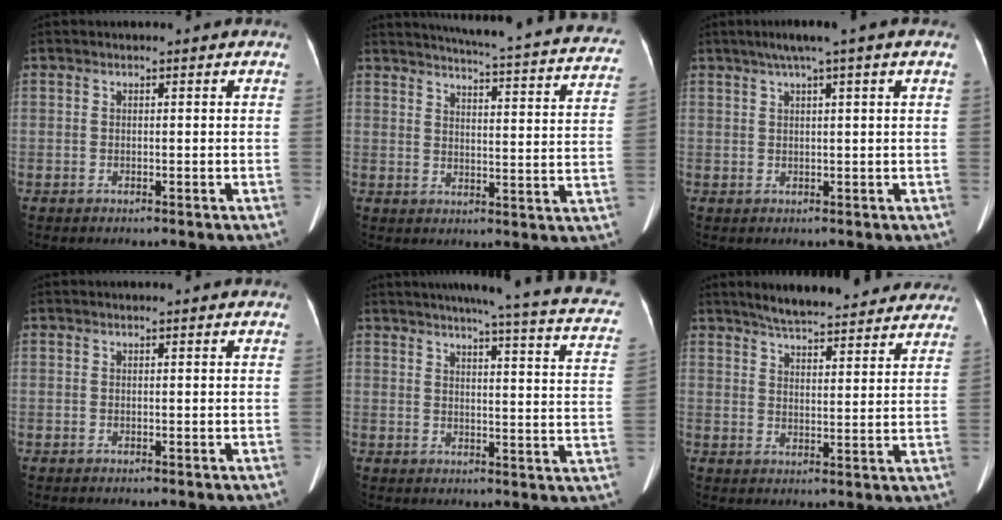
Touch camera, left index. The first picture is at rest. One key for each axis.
{"total": 25.9, "fx": 23.5, "fy": 2.5, "fz": 10.4, "tx": -0.143, "ty": -0.065, "tz": 0.265}
{"total": 5.7, "fx": 3.6, "fy": -0.9, "fz": 4.3, "tx": -0.072, "ty": 0.026, "tz": 0.060}
{"total": 1.7, "fx": 1.7, "fy": 0.1, "fz": 0.5, "tx": -0.011, "ty": 0.011, "tz": 0.017}
{"total": 21.8, "fx": 17.9, "fy": 1.9, "fz": 12.4, "tx": -0.164, "ty": -0.023, "tz": 0.193}
{"total": 21.5, "fx": 19.4, "fy": 4.0, "fz": 8.5, "tx": -0.117, "ty": -0.001, "tz": 0.243}